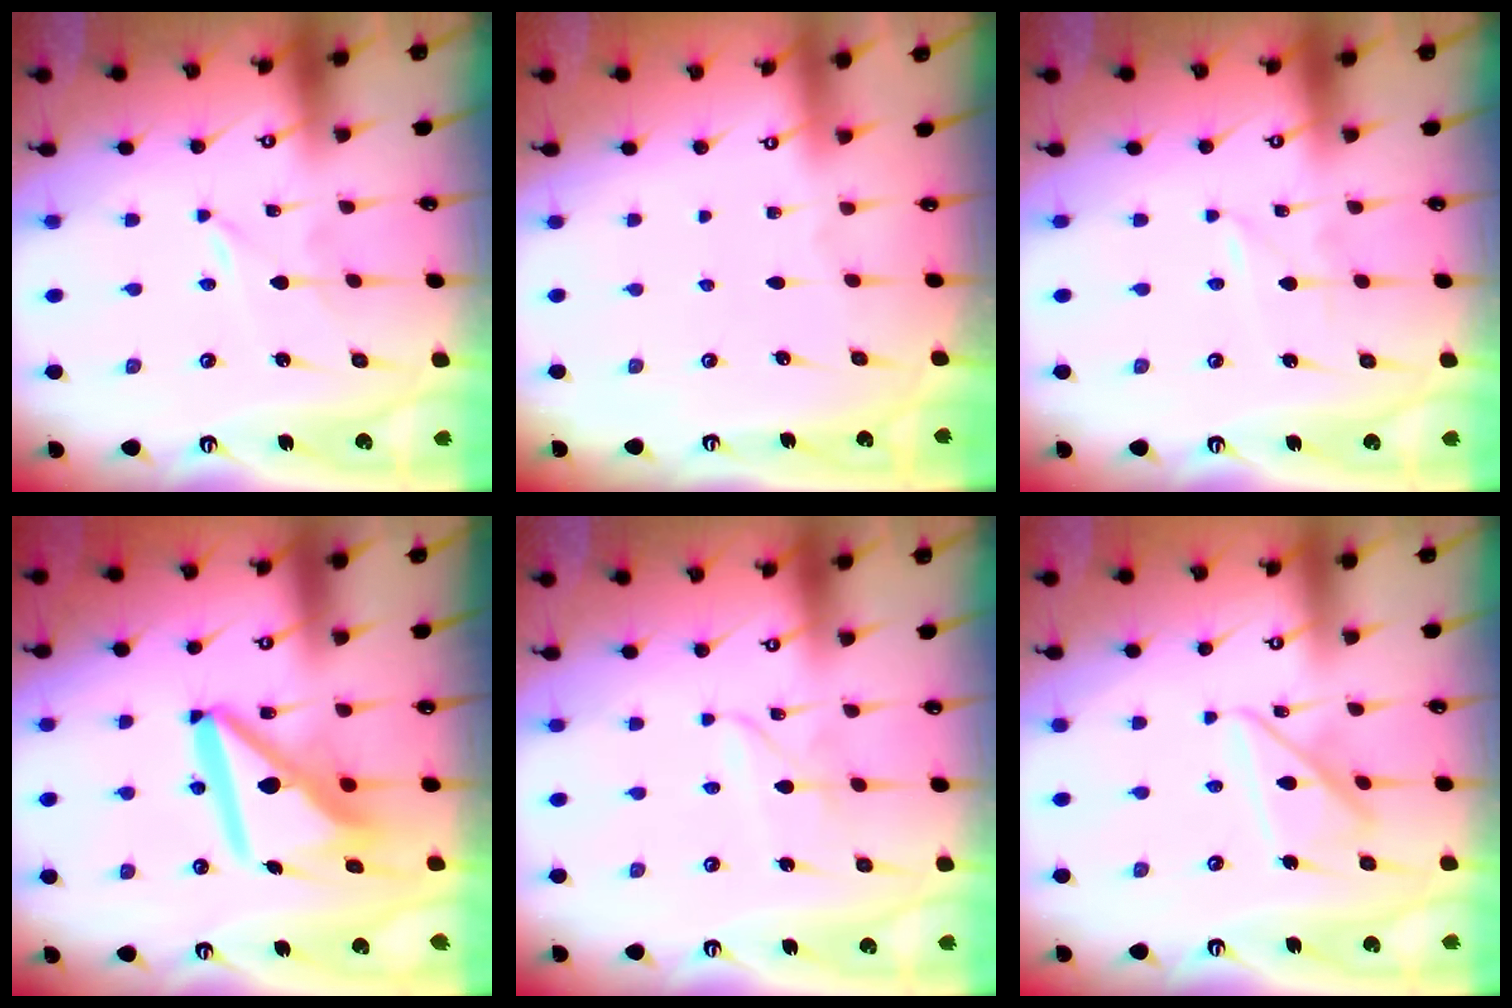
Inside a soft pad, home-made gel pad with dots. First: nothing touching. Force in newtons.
{"total": 0.0}
{"total": 0.6, "press": 0.6, "slide": 0.0}
{"total": 13.9, "press": 13.8, "slide": 1.7}
{"total": 2.7, "press": 2.7, "slide": 0.1}
{"total": 12.6, "press": 12.5, "slide": 1.2}